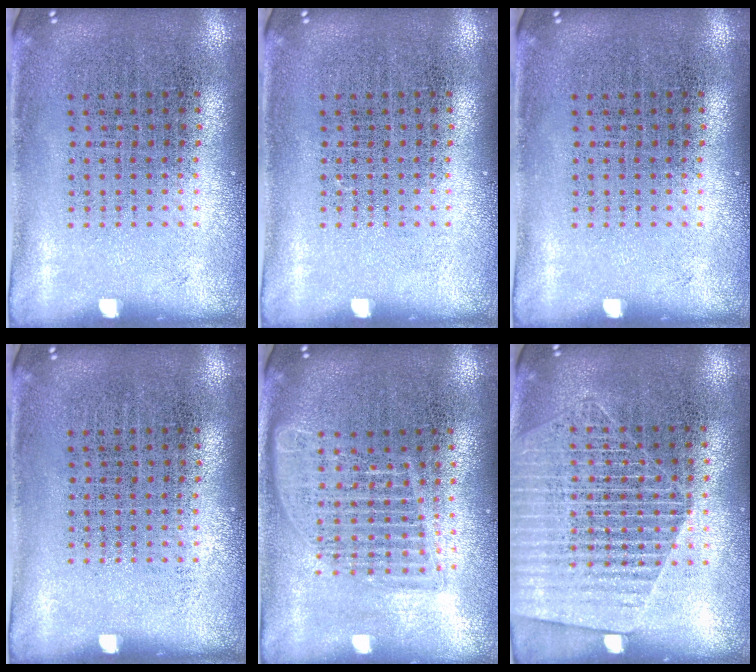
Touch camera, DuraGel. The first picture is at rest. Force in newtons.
{"total": 0.0}
{"total": 0.0}
{"total": 0.0}
{"total": 1.6, "press": 1.4, "slide": 0.8}
{"total": 1.7, "press": 1.6, "slide": 0.7}